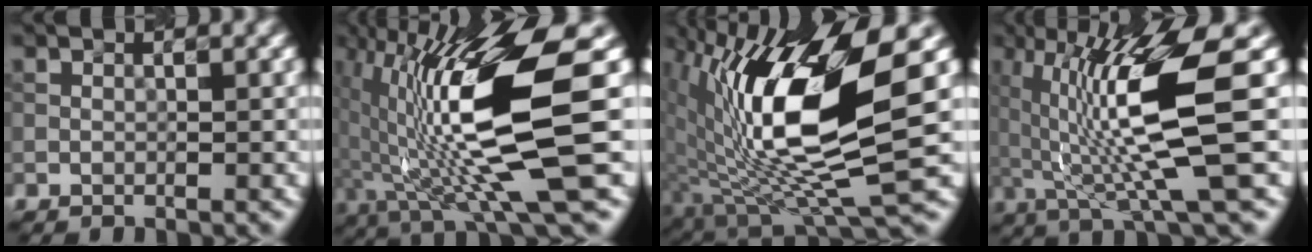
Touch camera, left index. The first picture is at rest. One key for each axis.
{"total": 13.7, "fx": 0.6, "fy": 2.9, "fz": 13.3, "tx": -0.229, "ty": -0.005, "tz": 0.015}
{"total": 14.1, "fx": 1.6, "fy": 4.2, "fz": 13.3, "tx": -0.256, "ty": -0.010, "tz": 0.035}
{"total": 10.9, "fx": 1.0, "fy": 2.0, "fz": 10.7, "tx": -0.176, "ty": -0.008, "tz": 0.025}